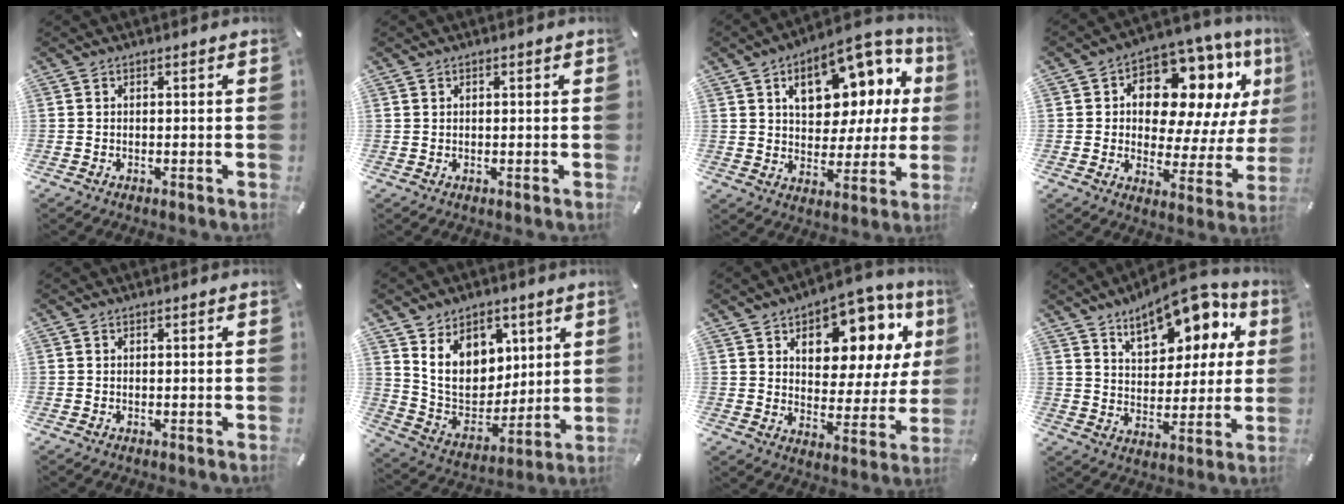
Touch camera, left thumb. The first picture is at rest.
{"total": 0.7, "force": [0.3, 0.6, 0.1], "torque": [-0.001, 0.002, 0.006]}
{"total": 16.3, "force": [7.4, 10.1, 10.4], "torque": [-0.148, -0.039, 0.128]}
{"total": 14.9, "force": [7.3, 9.4, 8.9], "torque": [-0.135, -0.054, 0.129]}
{"total": 0.0}
{"total": 13.5, "force": [6.3, 10.7, 5.3], "torque": [-0.101, -0.039, 0.126]}
{"total": 13.3, "force": [7.7, 8.1, 7.3], "torque": [-0.092, -0.065, 0.127]}
{"total": 15.8, "force": [10.4, 8.3, 8.5], "torque": [-0.125, -0.061, 0.178]}